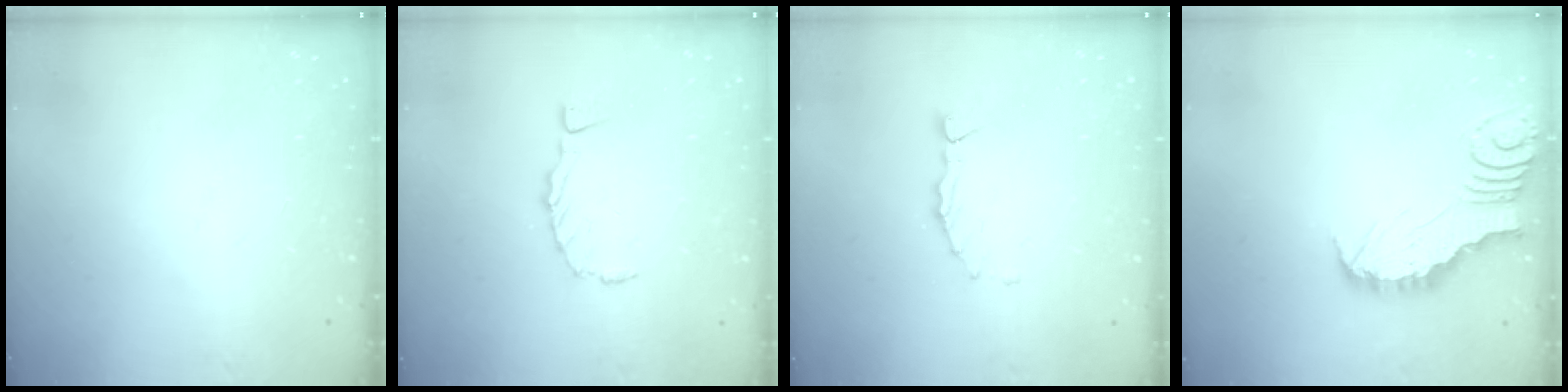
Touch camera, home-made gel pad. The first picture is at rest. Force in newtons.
{"total": 0.6, "press": 0.6, "slide": 0.2}
{"total": 2.1, "press": 2.0, "slide": 0.3}
{"total": 2.6, "press": 2.6, "slide": 0.2}